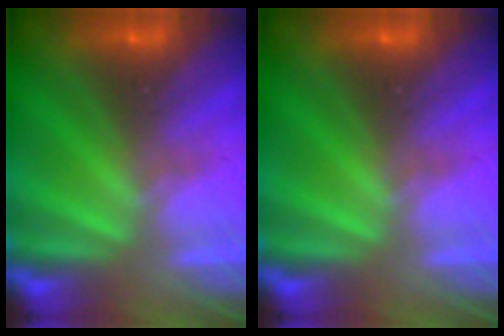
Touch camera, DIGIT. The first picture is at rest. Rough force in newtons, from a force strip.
{"total": 0.0}